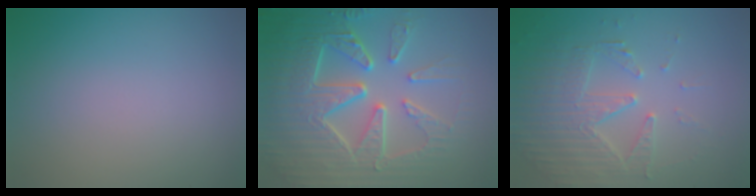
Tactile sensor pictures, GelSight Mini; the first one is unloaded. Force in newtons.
{"total": 9.3, "press": 6.7, "slide": 6.4}
{"total": 4.1, "press": 3.9, "slide": 1.4}